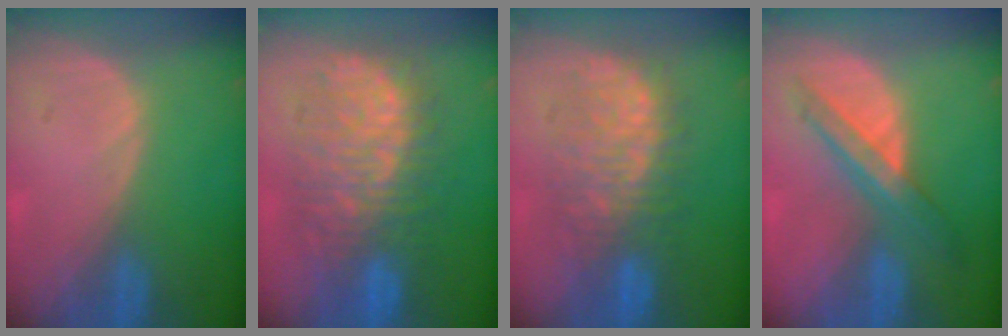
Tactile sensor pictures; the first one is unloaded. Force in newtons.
{"total": 12.0, "press": 11.9, "slide": 1.3}
{"total": 9.1, "press": 9.1, "slide": 0.6}
{"total": 7.2, "press": 6.1, "slide": 3.8}